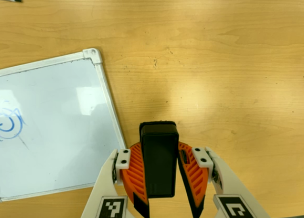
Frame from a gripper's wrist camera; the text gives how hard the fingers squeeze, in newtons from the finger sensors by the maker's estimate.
{"total": 8.7, "left": 7.8, "right": 9.6}